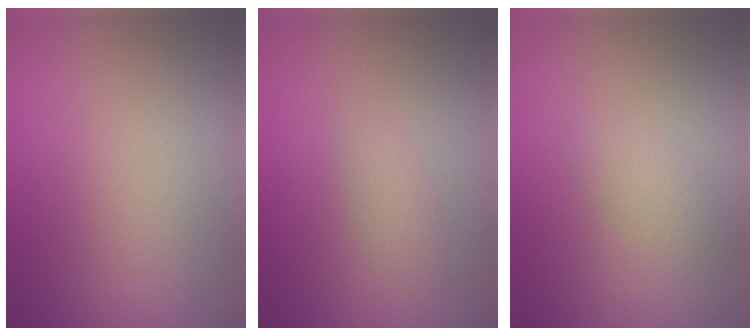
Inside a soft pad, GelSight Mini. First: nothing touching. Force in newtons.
{"total": 1.2, "press": 1.2, "slide": 0.0}
{"total": 1.5, "press": 1.5, "slide": 0.0}